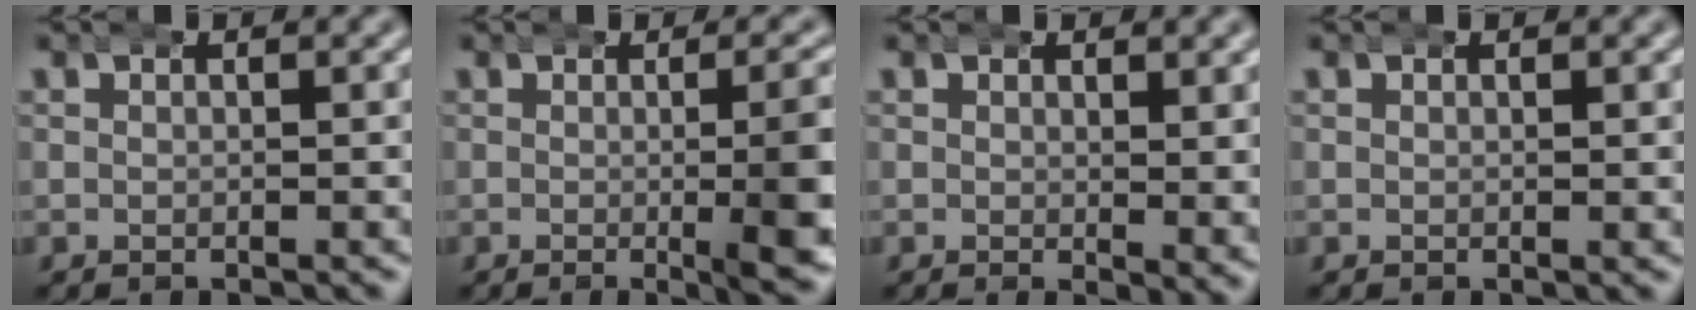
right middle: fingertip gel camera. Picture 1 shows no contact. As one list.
[{"total": 7.0, "force": [-1.2, 1.8, 6.6], "torque": [-0.073, 0.008, -0.027]}, {"total": 1.5, "force": [0.4, 0.4, 1.4], "torque": [-0.018, -0.007, 0.008]}, {"total": 0.0}]